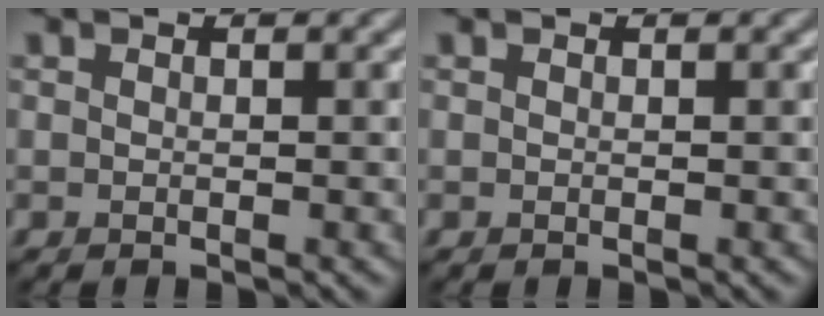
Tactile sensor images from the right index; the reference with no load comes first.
{"total": 0.0}